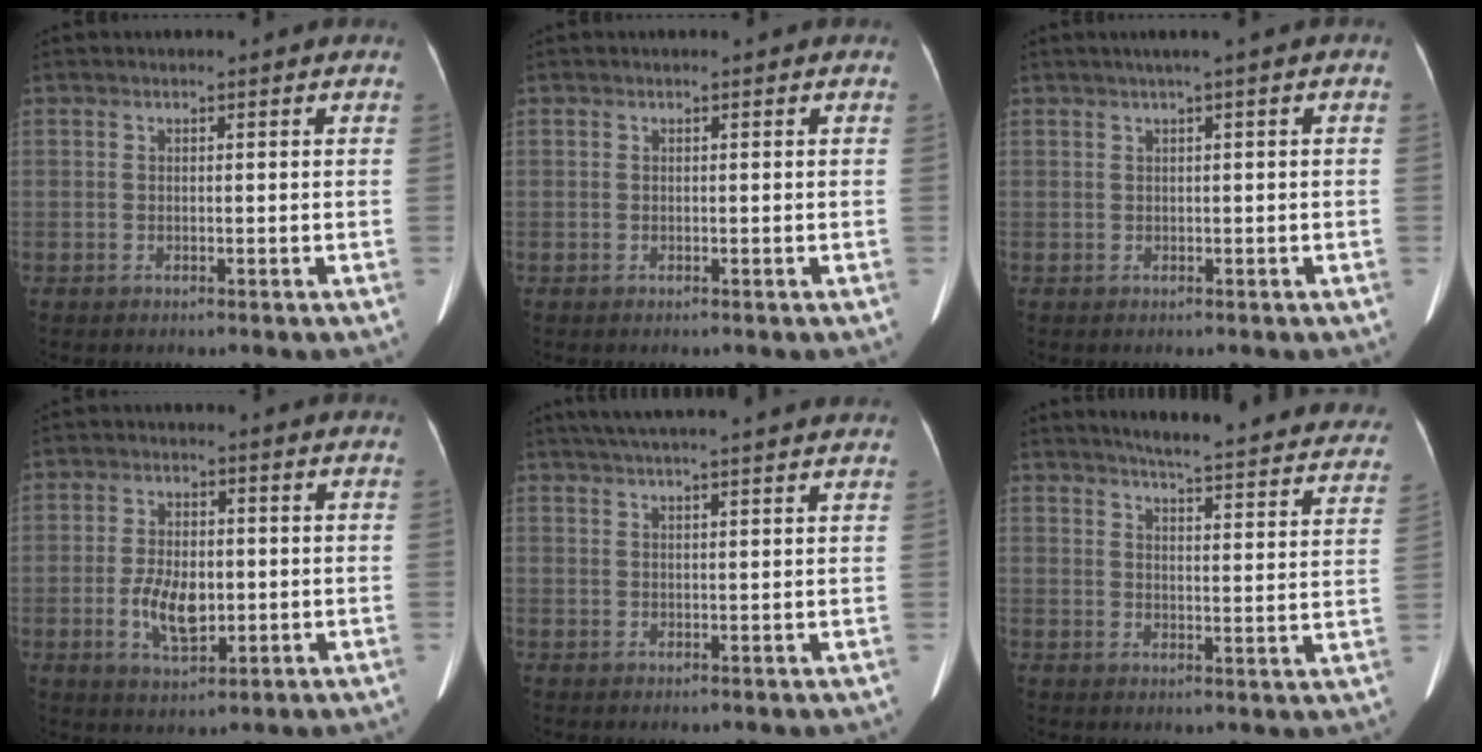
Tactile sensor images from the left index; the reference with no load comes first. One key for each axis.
{"total": 0.0}
{"total": 1.6, "fx": 0.5, "fy": -0.2, "fz": 1.5, "tx": -0.025, "ty": 0.010, "tz": 0.011}
{"total": 7.0, "fx": -1.2, "fy": 3.5, "fz": 6.0, "tx": -0.120, "ty": -0.001, "tz": -0.014}
{"total": 14.7, "fx": 12.9, "fy": 0.0, "fz": 7.1, "tx": -0.120, "ty": 0.034, "tz": 0.169}
{"total": 25.8, "fx": 23.7, "fy": 2.8, "fz": 9.8, "tx": -0.123, "ty": -0.061, "tz": 0.269}